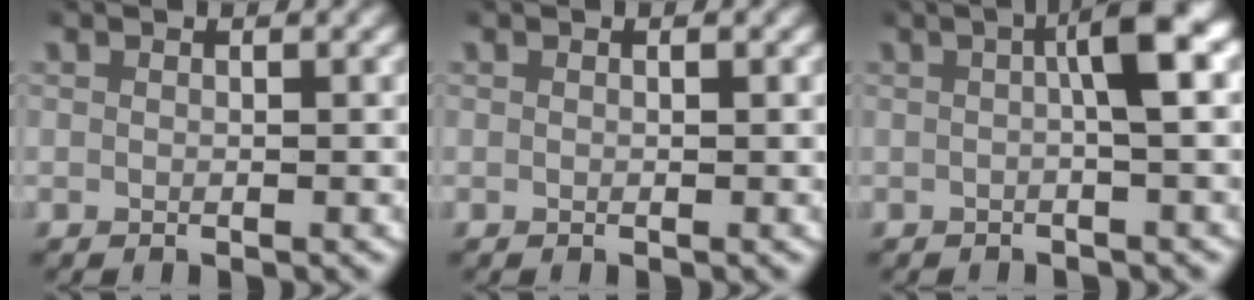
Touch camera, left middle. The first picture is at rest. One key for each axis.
{"total": 0.0}
{"total": 4.3, "fx": 0.5, "fy": 0.5, "fz": 4.2, "tx": -0.061, "ty": 0.018, "tz": 0.000}